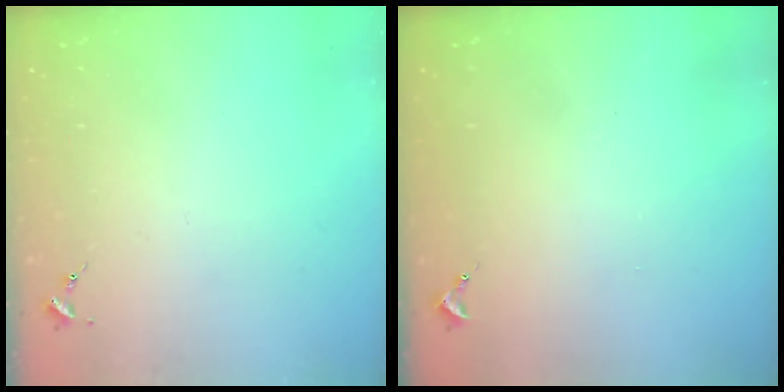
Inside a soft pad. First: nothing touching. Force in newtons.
{"total": 0.7, "press": 0.7, "slide": 0.1}